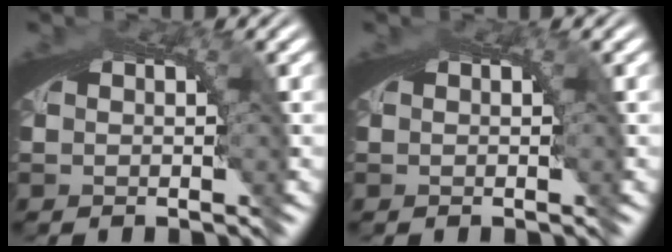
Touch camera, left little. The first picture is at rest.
{"total": 0.0}